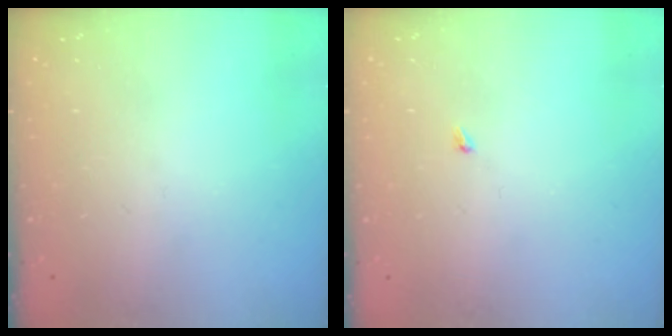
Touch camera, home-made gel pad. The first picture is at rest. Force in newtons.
{"total": 1.9, "press": 1.9, "slide": 0.3}